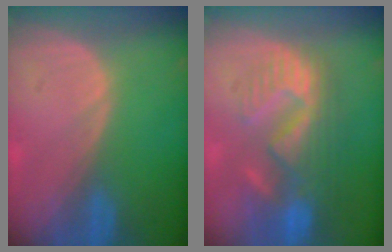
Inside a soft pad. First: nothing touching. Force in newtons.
{"total": 11.0, "press": 9.7, "slide": 5.3}